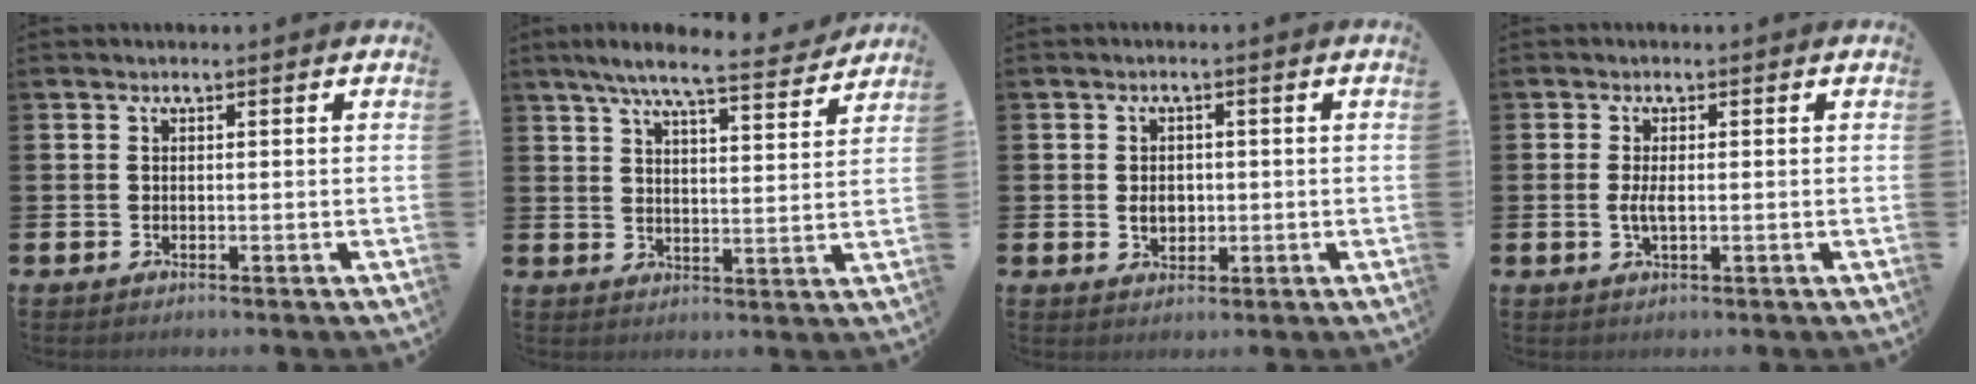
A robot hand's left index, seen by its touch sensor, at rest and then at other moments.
{"total": 7.7, "force": [6.9, 0.6, 3.4], "torque": [-0.076, -0.036, 0.119]}
{"total": 2.5, "force": [-0.1, 2.0, 1.5], "torque": [-0.010, 0.000, -0.009]}
{"total": 2.0, "force": [-0.1, 0.6, 1.8], "torque": [-0.027, -0.002, -0.005]}